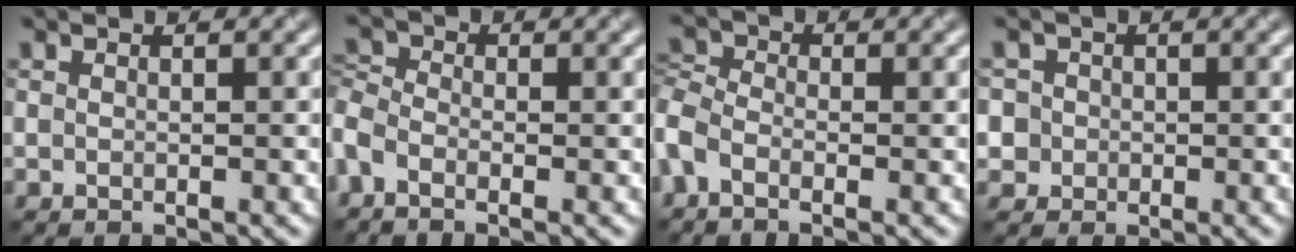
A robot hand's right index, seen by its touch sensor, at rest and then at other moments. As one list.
[{"total": 2.4, "force": [-1.2, 1.3, 1.7], "torque": [-0.049, -0.003, -0.037]}, {"total": 2.8, "force": [-1.2, 1.6, 1.9], "torque": [-0.048, 0.002, -0.044]}, {"total": 3.7, "force": [0.2, 3.5, 1.0], "torque": [-0.003, 0.023, -0.015]}]